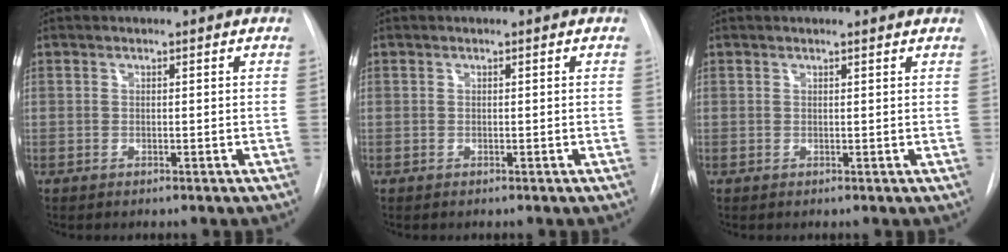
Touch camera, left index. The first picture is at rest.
{"total": 0.0}
{"total": 2.7, "force": [2.7, 0.2, 0.5], "torque": [-0.012, 0.005, 0.024]}